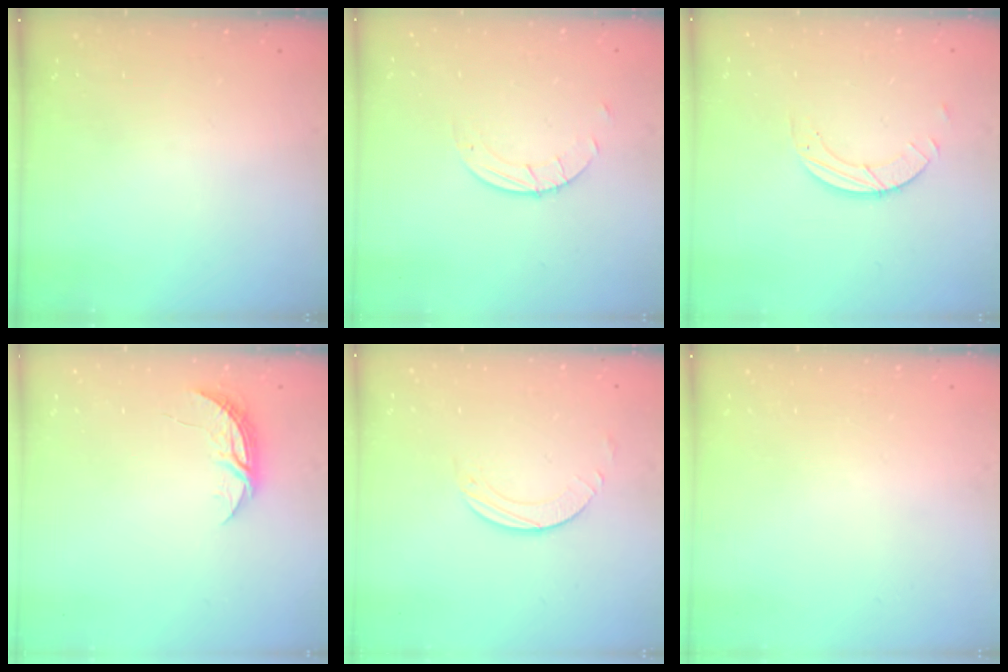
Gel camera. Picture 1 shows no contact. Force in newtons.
{"total": 2.7, "press": 2.7, "slide": 0.3}
{"total": 3.2, "press": 3.2, "slide": 0.3}
{"total": 6.2, "press": 6.2, "slide": 0.5}
{"total": 1.9, "press": 1.9, "slide": 0.2}
{"total": 0.0}